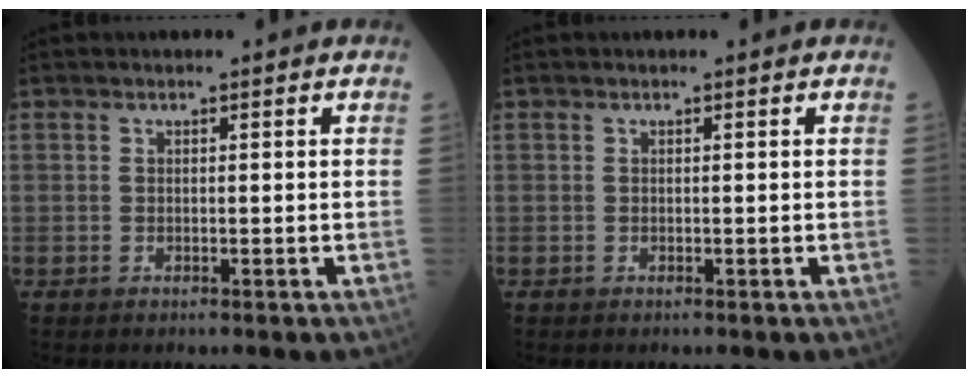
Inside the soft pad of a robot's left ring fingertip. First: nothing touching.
{"total": 0.0}